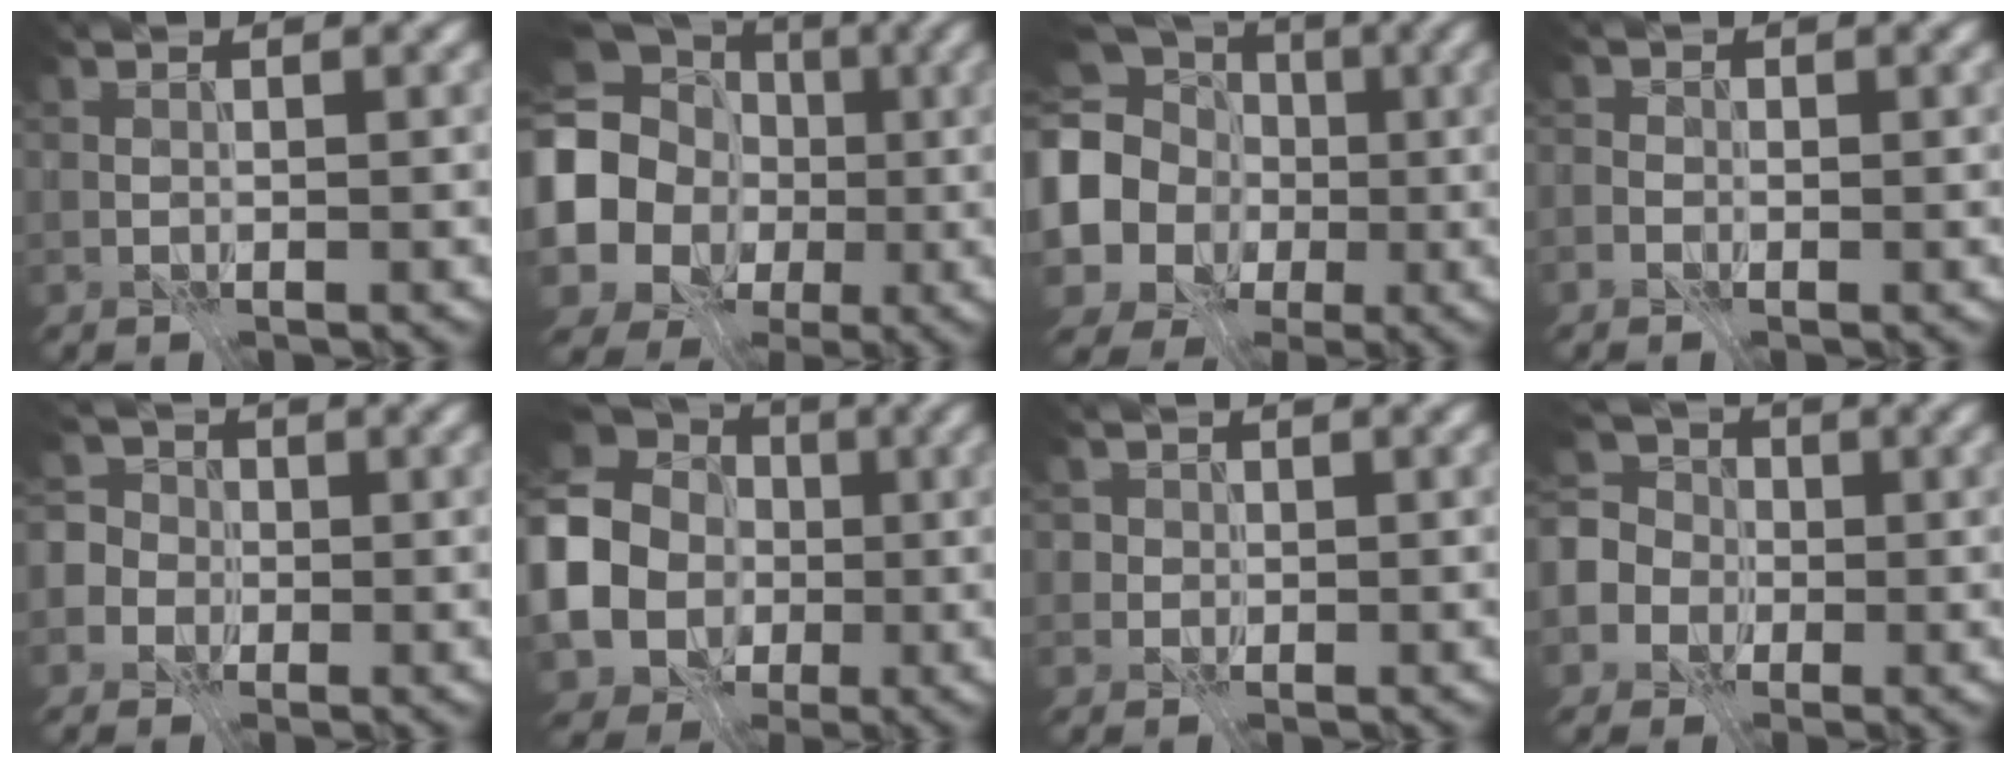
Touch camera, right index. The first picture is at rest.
{"total": 14.8, "force": [0.1, 13.6, 5.9], "torque": [-0.162, -0.002, -0.032]}
{"total": 14.8, "force": [0.5, 13.5, 6.1], "torque": [-0.169, 0.011, -0.035]}
{"total": 1.4, "force": [-0.4, 1.2, 0.5], "torque": [0.002, 0.005, -0.011]}
{"total": 5.5, "force": [-1.5, 5.1, 1.3], "torque": [-0.019, 0.016, -0.059]}
{"total": 16.7, "force": [-1.0, 15.4, 6.5], "torque": [-0.181, -0.005, -0.060]}
{"total": 1.7, "force": [0.5, 1.6, 0.3], "torque": [0.008, 0.002, 0.007]}
{"total": 5.9, "force": [-1.8, 5.3, 1.7], "torque": [-0.043, 0.007, -0.055]}